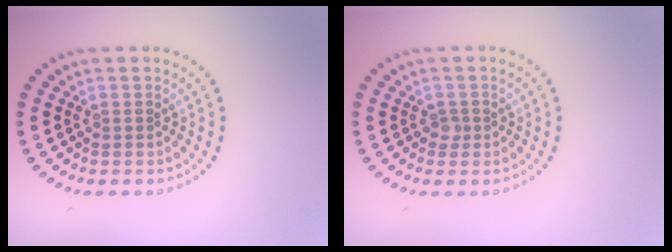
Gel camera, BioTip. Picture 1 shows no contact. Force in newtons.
{"total": 0.9, "press": 0.6, "slide": 0.6}